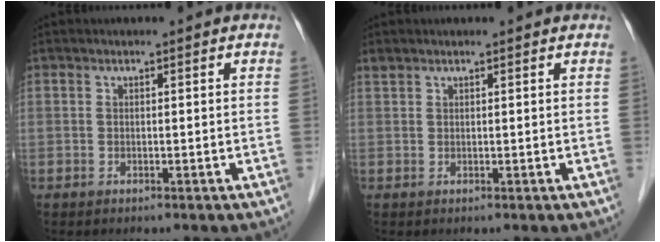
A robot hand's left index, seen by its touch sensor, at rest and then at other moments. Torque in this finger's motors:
{"motor_torque": [0.45, 0.14, 0.03, 0.00]}